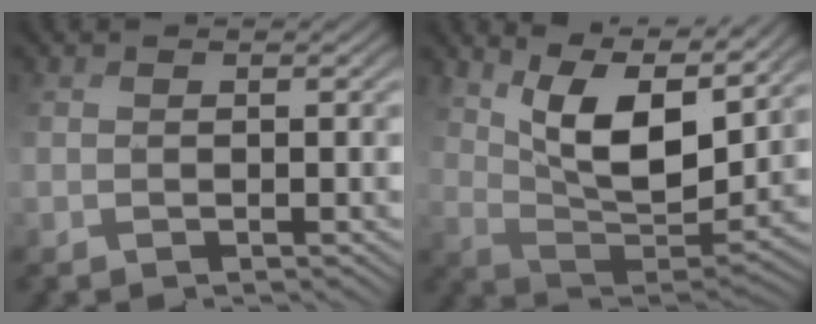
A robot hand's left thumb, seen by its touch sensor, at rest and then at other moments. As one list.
[{"total": 11.1, "force": [7.4, 3.7, 7.5], "torque": [-0.155, -0.001, 0.136]}]